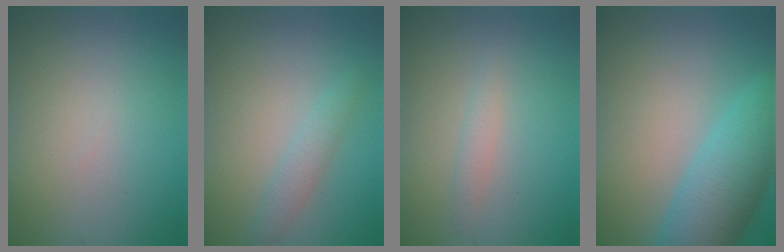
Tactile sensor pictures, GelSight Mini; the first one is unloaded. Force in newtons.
{"total": 1.7, "press": 1.7, "slide": 0.1}
{"total": 1.1, "press": 1.1, "slide": 0.1}
{"total": 6.9, "press": 6.9, "slide": 0.2}